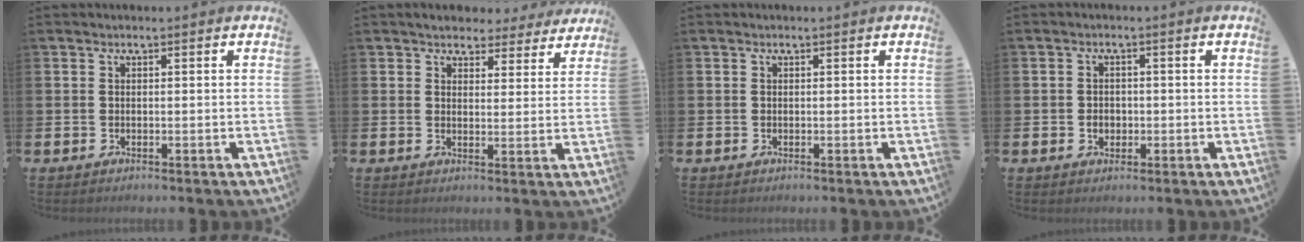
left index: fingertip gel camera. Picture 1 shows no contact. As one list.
[{"total": 4.3, "force": [4.0, 1.6, 0.2], "torque": [-0.005, -0.027, 0.069]}, {"total": 0.0}, {"total": 1.9, "force": [-0.3, 1.6, 0.9], "torque": [-0.011, 0.003, -0.011]}]